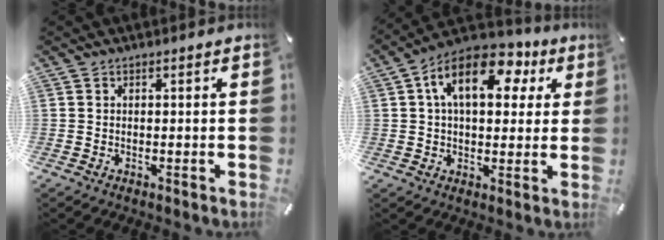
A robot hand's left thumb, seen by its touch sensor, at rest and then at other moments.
{"total": 15.1, "force": [5.5, 8.6, 11.1], "torque": [-0.181, -0.004, 0.090]}